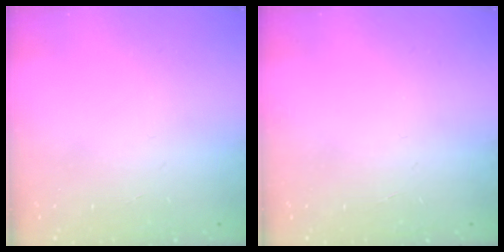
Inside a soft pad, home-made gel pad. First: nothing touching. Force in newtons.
{"total": 0.0}